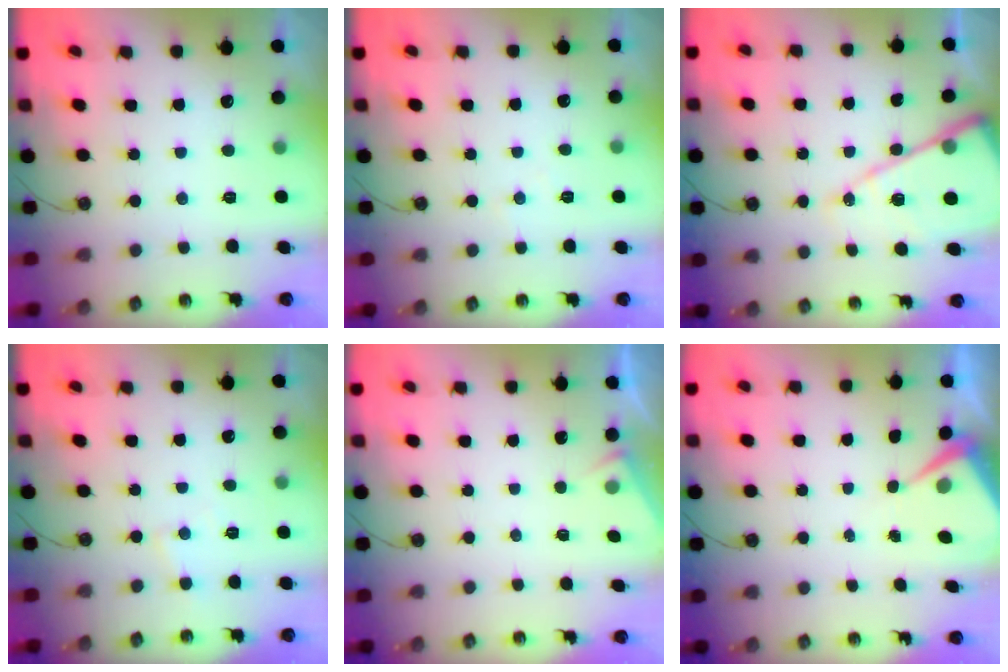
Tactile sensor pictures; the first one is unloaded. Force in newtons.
{"total": 3.2, "press": 3.1, "slide": 0.7}
{"total": 16.6, "press": 16.5, "slide": 1.7}
{"total": 3.9, "press": 3.9, "slide": 0.5}
{"total": 2.6, "press": 2.6, "slide": 0.4}
{"total": 5.8, "press": 5.7, "slide": 0.7}